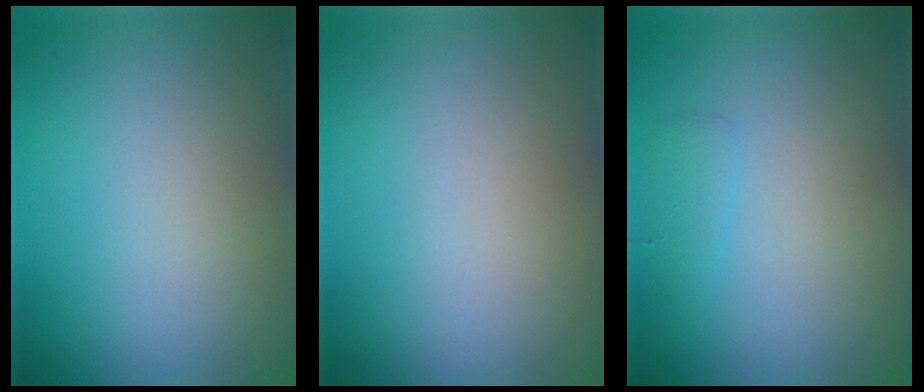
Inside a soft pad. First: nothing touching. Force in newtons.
{"total": 0.0}
{"total": 1.0, "press": 1.0, "slide": 0.1}